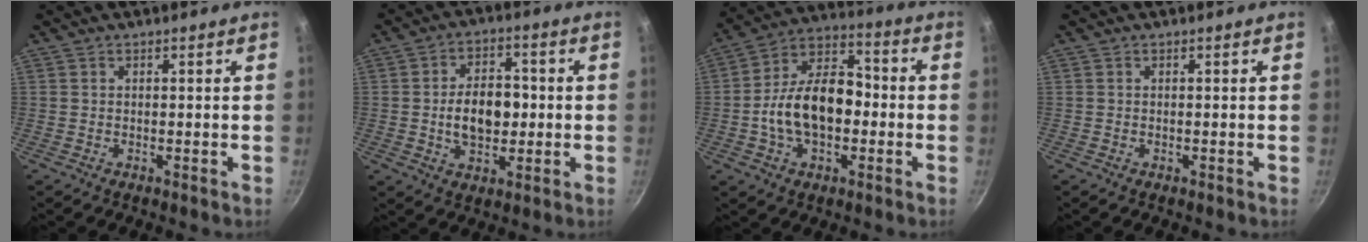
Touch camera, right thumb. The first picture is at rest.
{"total": 10.5, "force": [-0.4, 6.8, 8.0], "torque": [-0.101, 0.012, -0.010]}
{"total": 15.9, "force": [-2.2, 10.1, 12.1], "torque": [-0.176, 0.042, -0.053]}
{"total": 0.0}